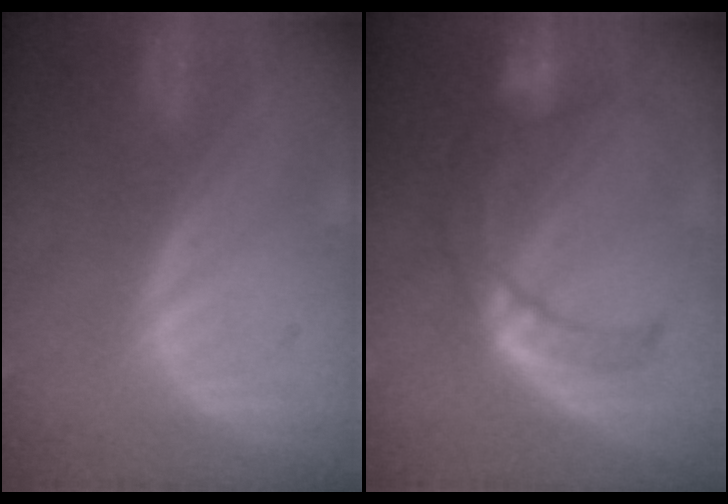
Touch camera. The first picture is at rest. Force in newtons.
{"total": 7.4, "press": 7.2, "slide": 1.9}